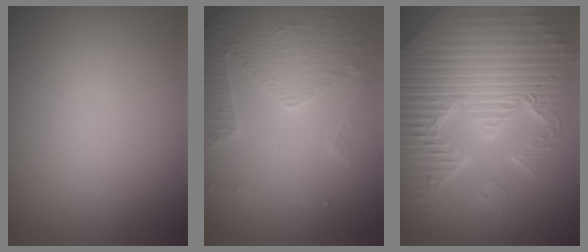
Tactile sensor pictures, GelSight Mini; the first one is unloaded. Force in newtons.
{"total": 3.7, "press": 3.5, "slide": 1.1}
{"total": 10.9, "press": 7.1, "slide": 8.4}